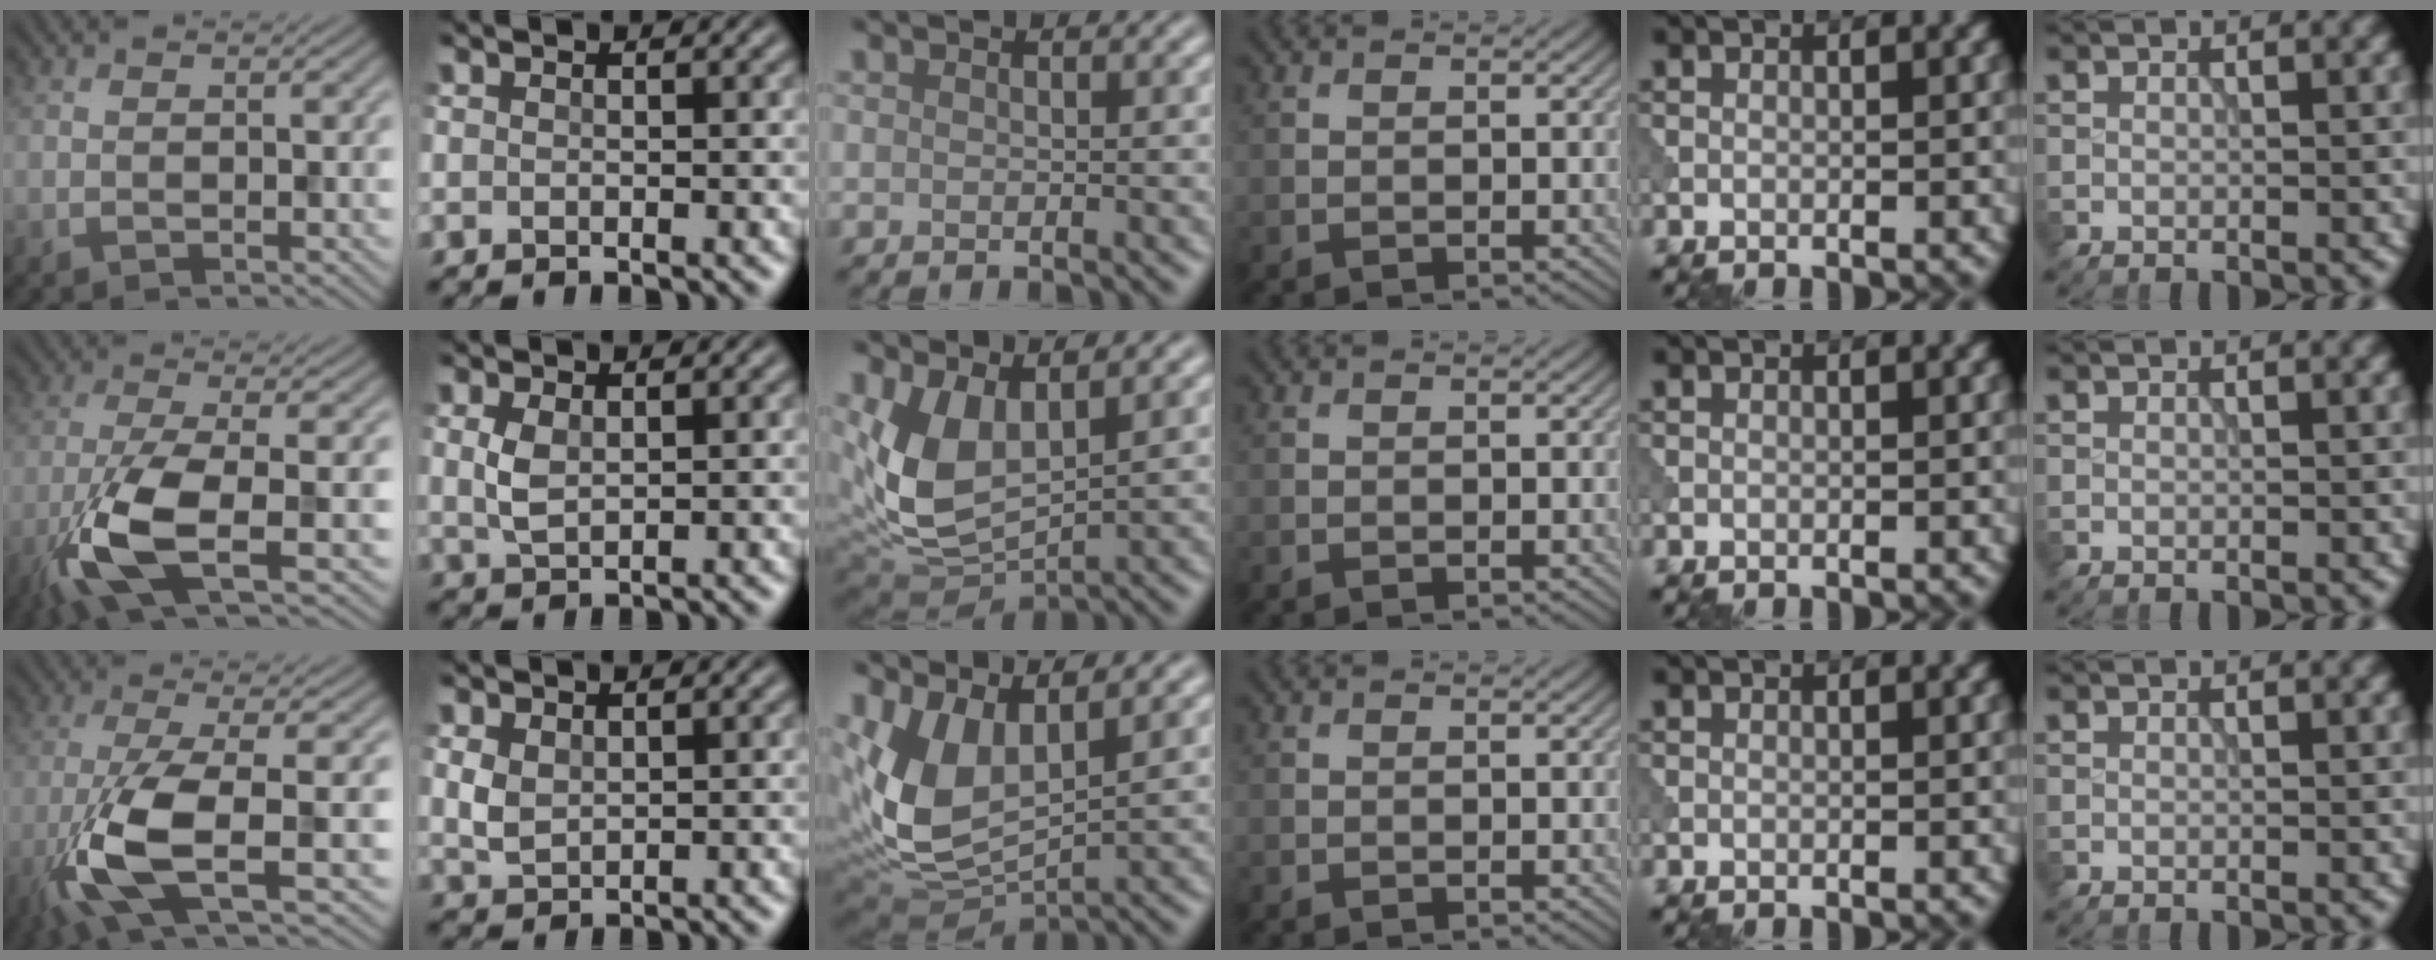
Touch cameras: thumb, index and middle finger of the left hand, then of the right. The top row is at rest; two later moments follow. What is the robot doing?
{"motion": "wipe", "object": "makeup brush"}